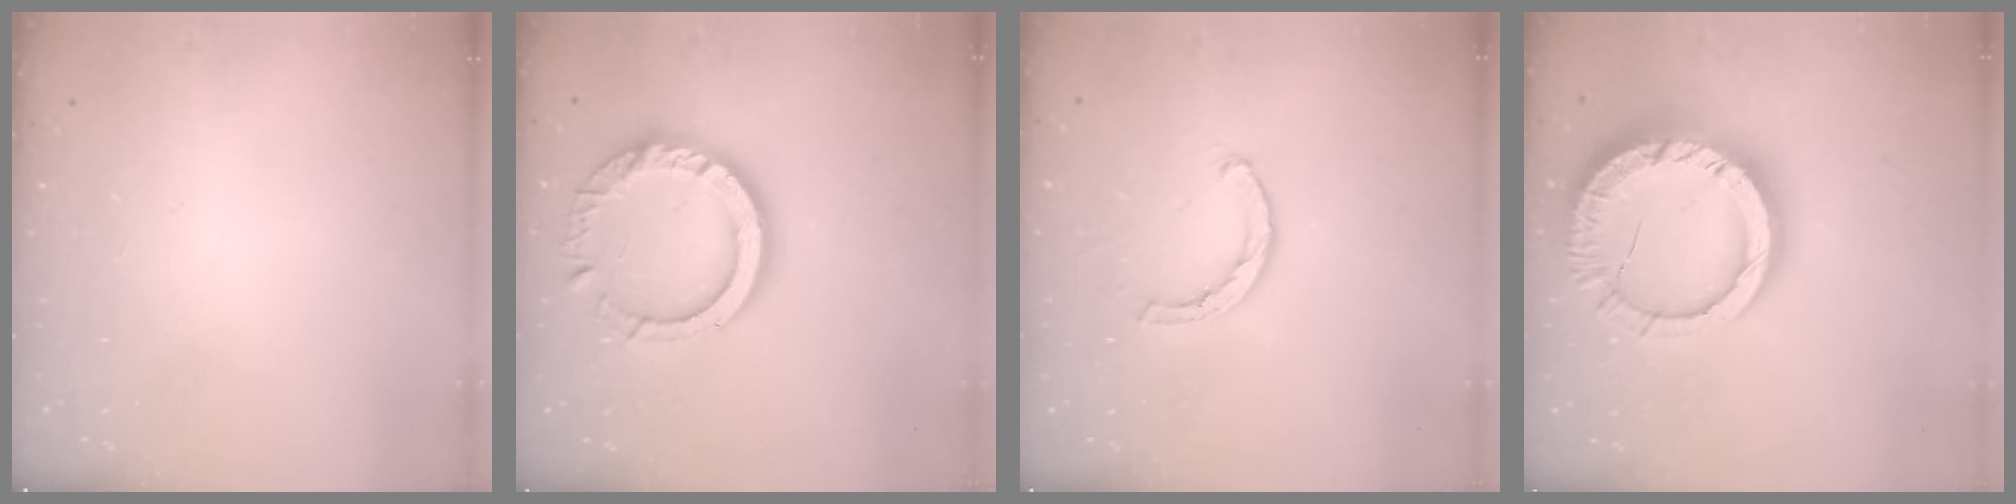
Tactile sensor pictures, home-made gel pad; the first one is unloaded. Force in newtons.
{"total": 15.6, "press": 15.5, "slide": 1.4}
{"total": 2.1, "press": 2.1, "slide": 0.1}
{"total": 19.3, "press": 19.2, "slide": 1.7}